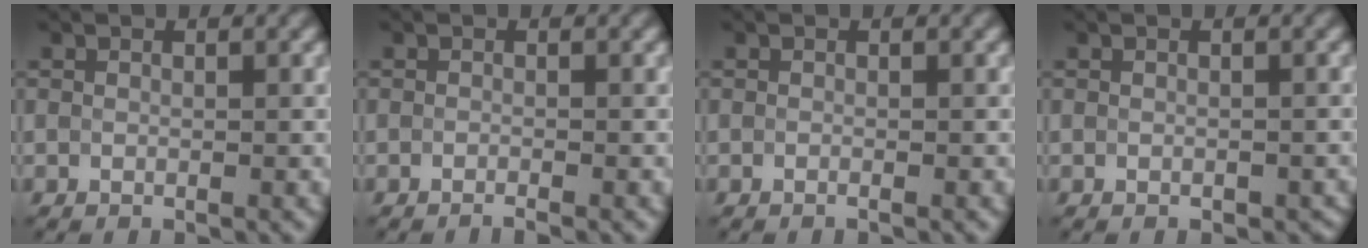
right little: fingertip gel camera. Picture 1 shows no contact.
{"total": 1.3, "force": [-1.2, 0.0, 0.3], "torque": [0.003, -0.008, -0.020]}
{"total": 0.7, "force": [-0.5, 0.2, 0.4], "torque": [0.001, -0.007, -0.013]}
{"total": 1.6, "force": [-0.8, 0.9, 0.9], "torque": [-0.008, -0.003, 0.001]}